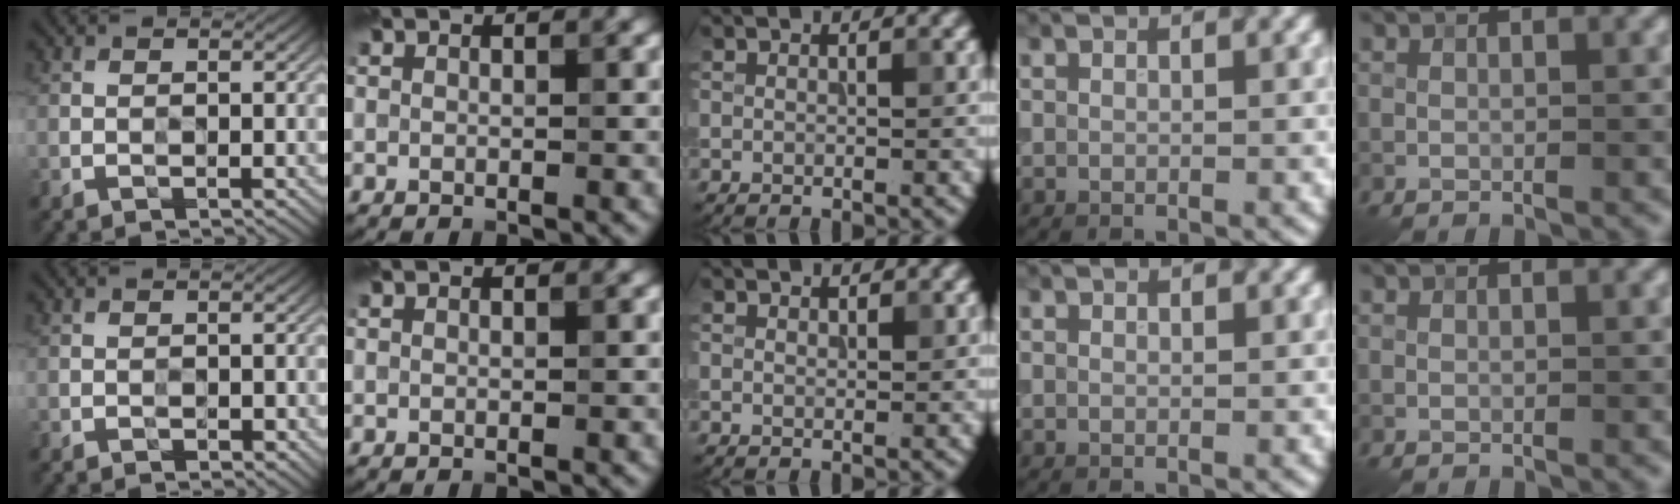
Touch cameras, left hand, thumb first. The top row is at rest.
{"thumb": {"total": 1.1, "force": [-0.5, 0.7, 0.8], "torque": [-0.007, 0.002, -0.005]}, "middle": {"total": 0.7, "force": [0.6, 0.2, 0.1], "torque": [0.000, 0.000, 0.013]}}